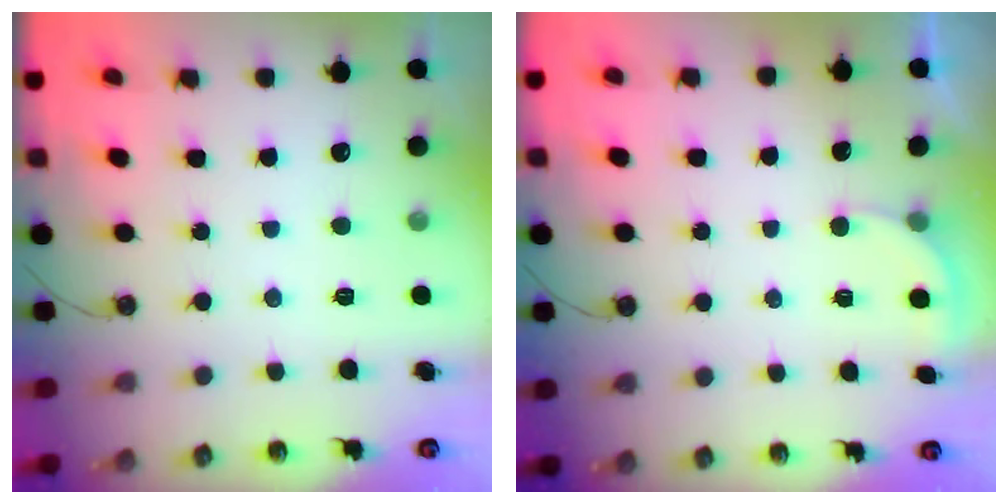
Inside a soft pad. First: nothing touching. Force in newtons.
{"total": 2.5, "press": 2.5, "slide": 0.2}